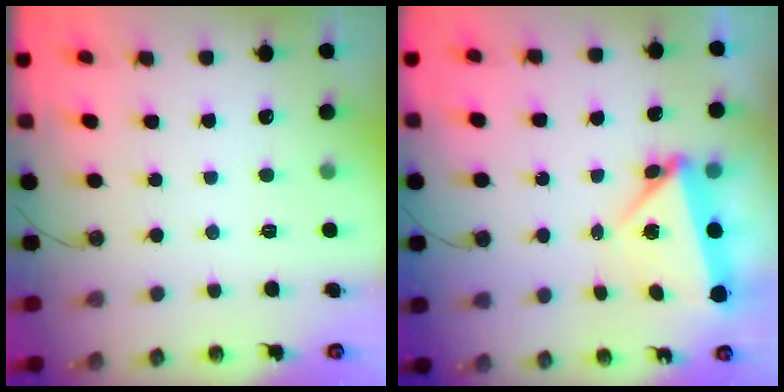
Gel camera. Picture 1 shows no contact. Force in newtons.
{"total": 5.7, "press": 5.6, "slide": 0.7}